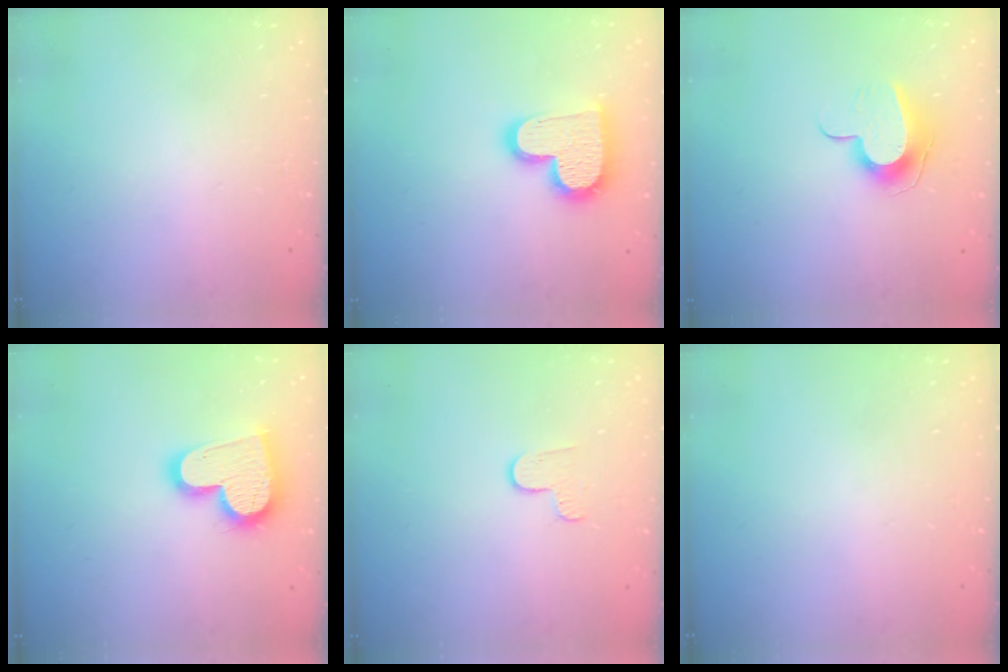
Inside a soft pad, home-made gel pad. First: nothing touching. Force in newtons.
{"total": 16.0, "press": 16.0, "slide": 1.1}
{"total": 9.6, "press": 9.6, "slide": 0.1}
{"total": 16.7, "press": 16.7, "slide": 1.1}
{"total": 4.7, "press": 4.7, "slide": 0.4}
{"total": 0.0}